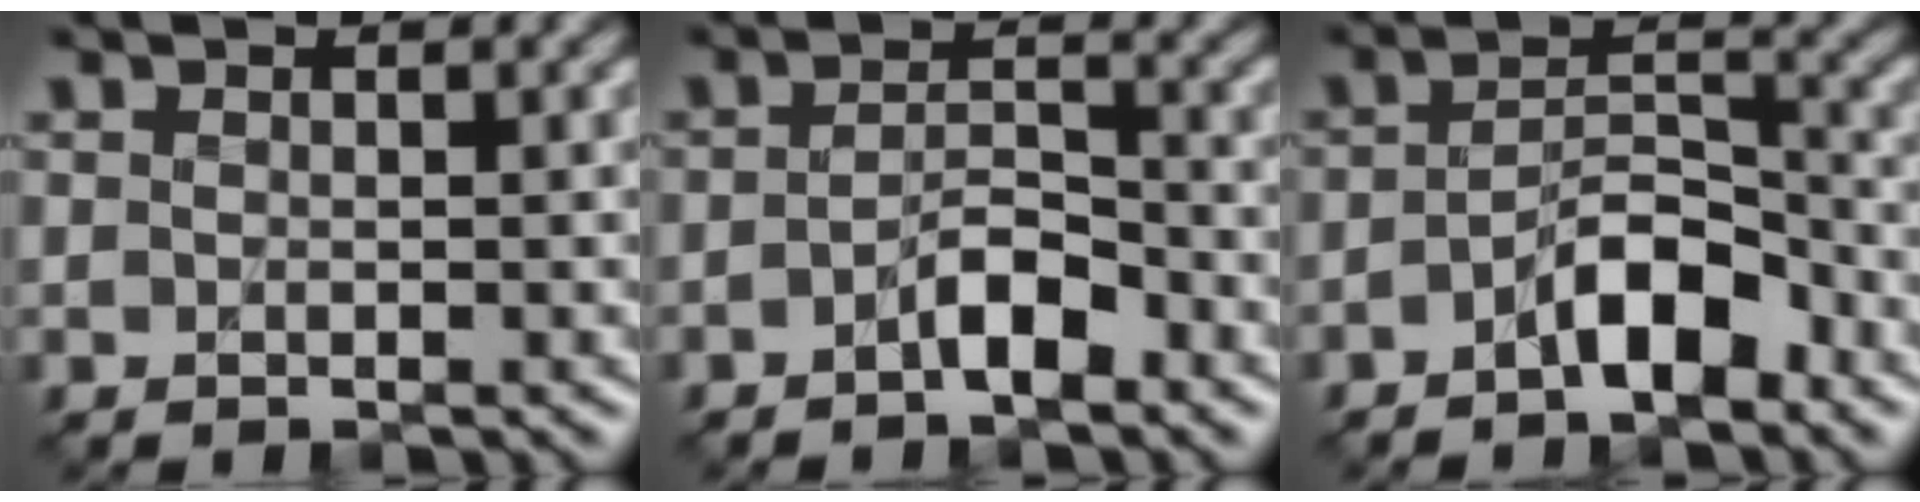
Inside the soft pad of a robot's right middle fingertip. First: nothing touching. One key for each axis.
{"total": 2.7, "fx": -1.6, "fy": 0.9, "fz": 2.0, "tx": -0.035, "ty": 0.008, "tz": -0.033}
{"total": 4.3, "fx": -2.5, "fy": 1.6, "fz": 3.2, "tx": -0.052, "ty": 0.013, "tz": -0.044}